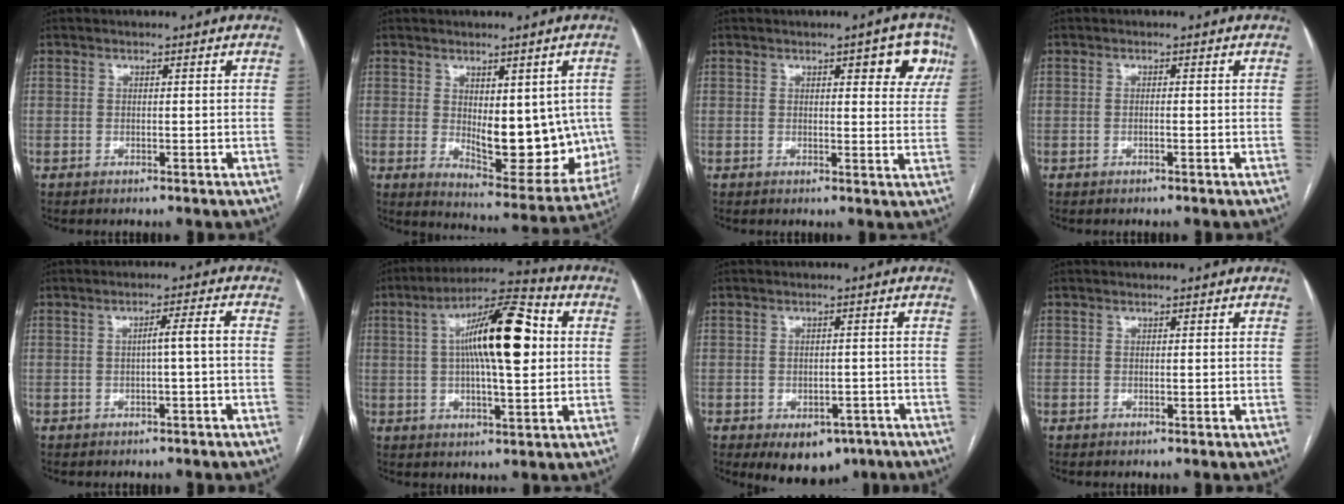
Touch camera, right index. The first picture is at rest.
{"total": 13.8, "force": [0.0, 6.4, 12.3], "torque": [-0.148, -0.014, 0.020]}
{"total": 6.1, "force": [3.0, 1.9, 4.9], "torque": [-0.043, 0.003, 0.029]}
{"total": 0.6, "force": [-0.2, 0.0, 0.5], "torque": [-0.009, 0.001, -0.003]}
{"total": 2.7, "force": [-0.5, -0.2, 2.7], "torque": [-0.040, 0.008, -0.006]}
{"total": 15.2, "force": [2.5, 3.2, 14.6], "torque": [-0.248, 0.030, 0.034]}
{"total": 7.2, "force": [-4.3, 4.7, 3.4], "torque": [-0.031, 0.008, -0.048]}
{"total": 0.0}